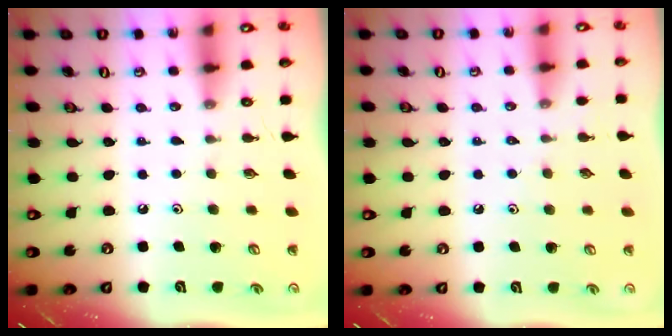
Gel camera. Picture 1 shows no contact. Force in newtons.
{"total": 2.3, "press": 2.3, "slide": 0.4}